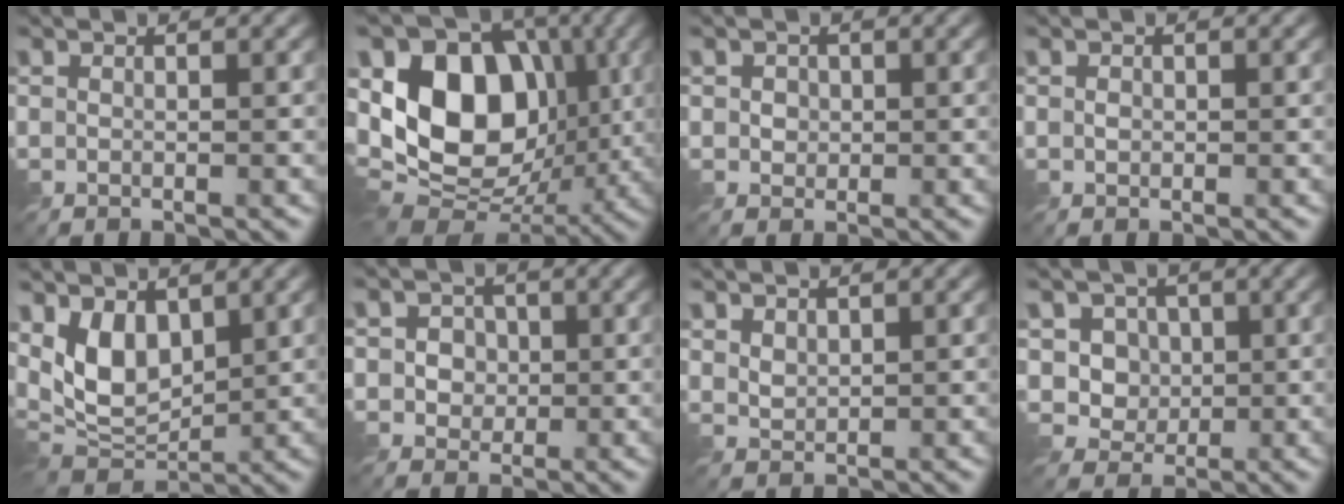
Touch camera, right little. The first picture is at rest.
{"total": 13.6, "force": [1.1, 9.9, 9.2], "torque": [-0.170, 0.001, 0.006]}
{"total": 1.5, "force": [0.3, 1.3, 0.6], "torque": [-0.020, 0.000, 0.011]}
{"total": 0.5, "force": [-0.1, 0.4, 0.3], "torque": [-0.008, -0.002, -0.002]}
{"total": 5.9, "force": [2.2, 3.4, 4.3], "torque": [-0.088, -0.016, 0.037]}
{"total": 3.3, "force": [0.6, 3.0, 1.4], "torque": [-0.021, 0.008, 0.003]}
{"total": 1.5, "force": [1.1, 0.8, 0.7], "torque": [-0.020, -0.001, 0.025]}
{"total": 5.0, "force": [1.3, 4.4, 2.1], "torque": [-0.050, -0.001, 0.020]}